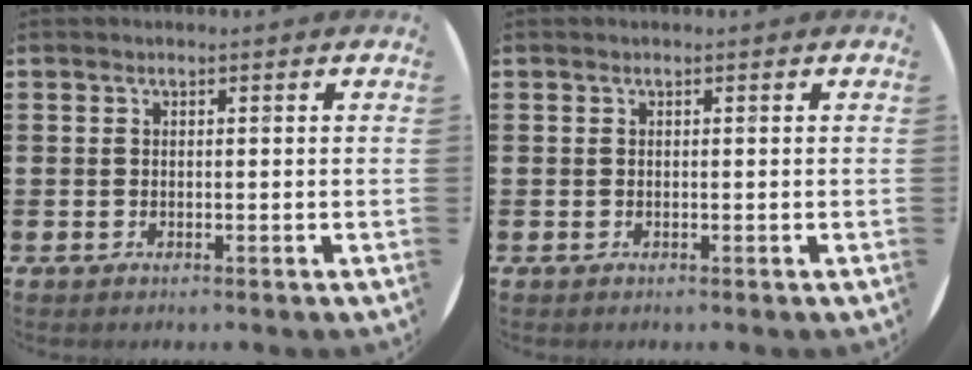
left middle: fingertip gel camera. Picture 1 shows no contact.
{"total": 0.0}